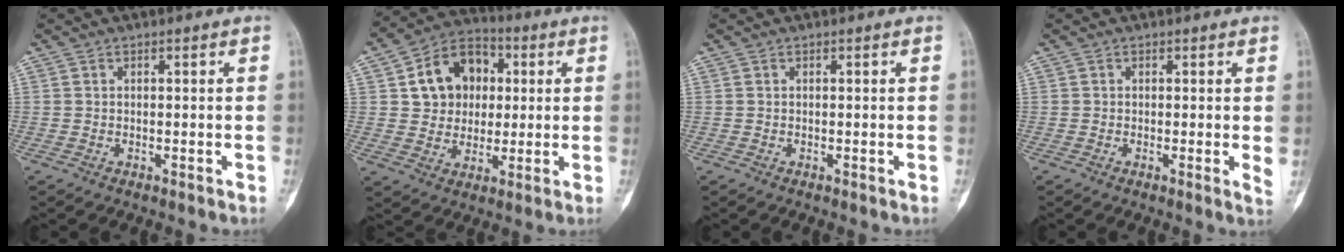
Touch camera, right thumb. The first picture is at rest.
{"total": 13.1, "force": [2.8, 10.6, 7.2], "torque": [-0.075, 0.011, 0.043]}
{"total": 0.0}
{"total": 1.8, "force": [0.4, 0.2, 1.7], "torque": [-0.024, -0.005, 0.000]}